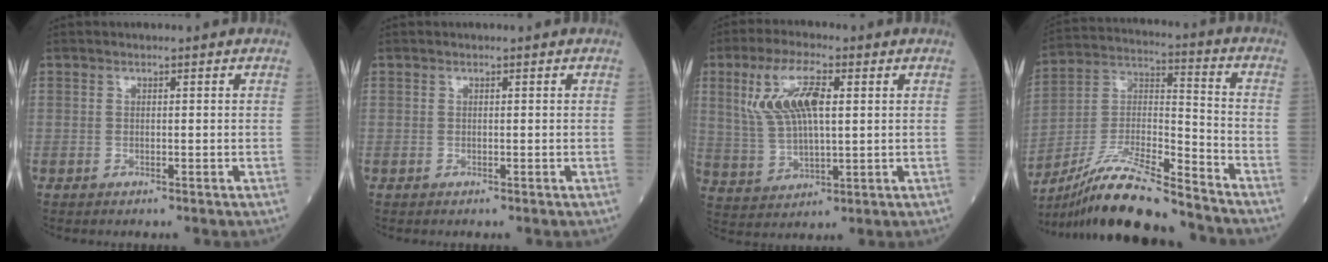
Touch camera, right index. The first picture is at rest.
{"total": 0.0}
{"total": 10.4, "force": [3.2, 3.1, 9.4], "torque": [-0.208, 0.015, 0.070]}
{"total": 18.2, "force": [-15.9, 1.3, 8.7], "torque": [-0.189, -0.003, -0.292]}